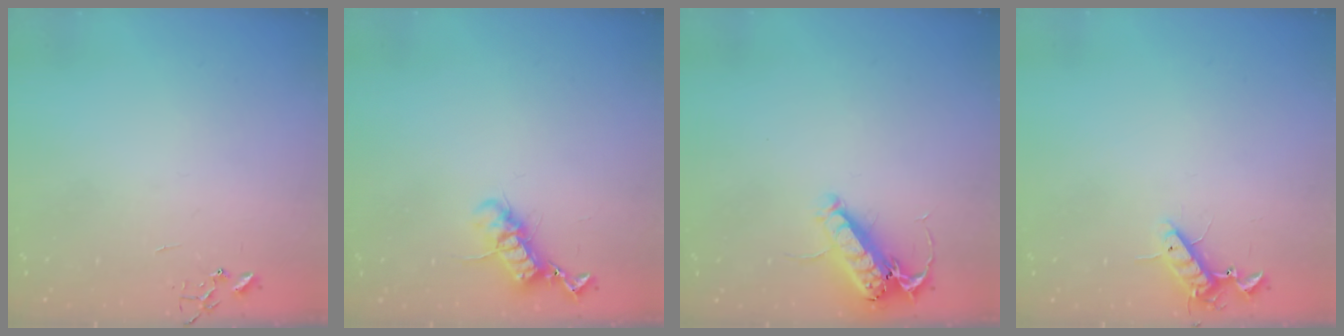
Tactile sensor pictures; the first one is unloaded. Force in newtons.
{"total": 12.2, "press": 12.2, "slide": 0.6}
{"total": 14.4, "press": 14.2, "slide": 2.0}
{"total": 10.0, "press": 9.8, "slide": 1.5}